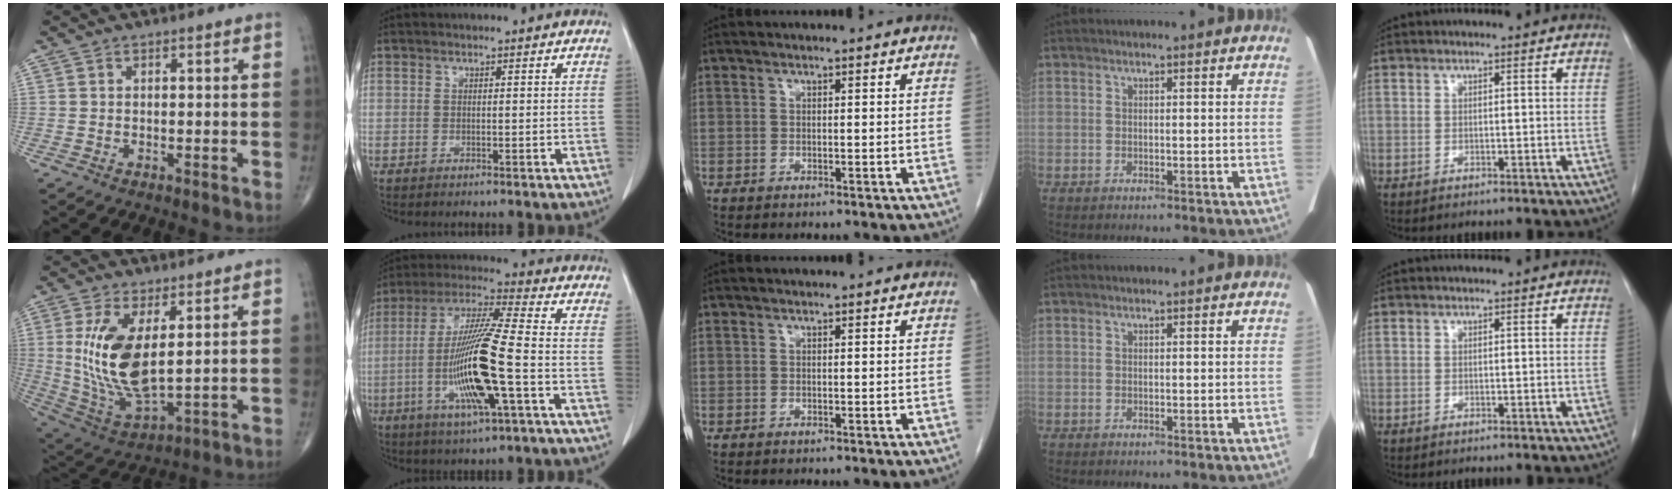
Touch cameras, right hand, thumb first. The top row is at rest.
{"thumb": {"total": 15.2, "force": [2.8, 6.6, 13.4], "torque": [-0.271, -0.024, 0.073]}, "index": {"total": 15.6, "force": [-3.9, 0.5, 15.1], "torque": [-0.308, -0.012, -0.077]}}